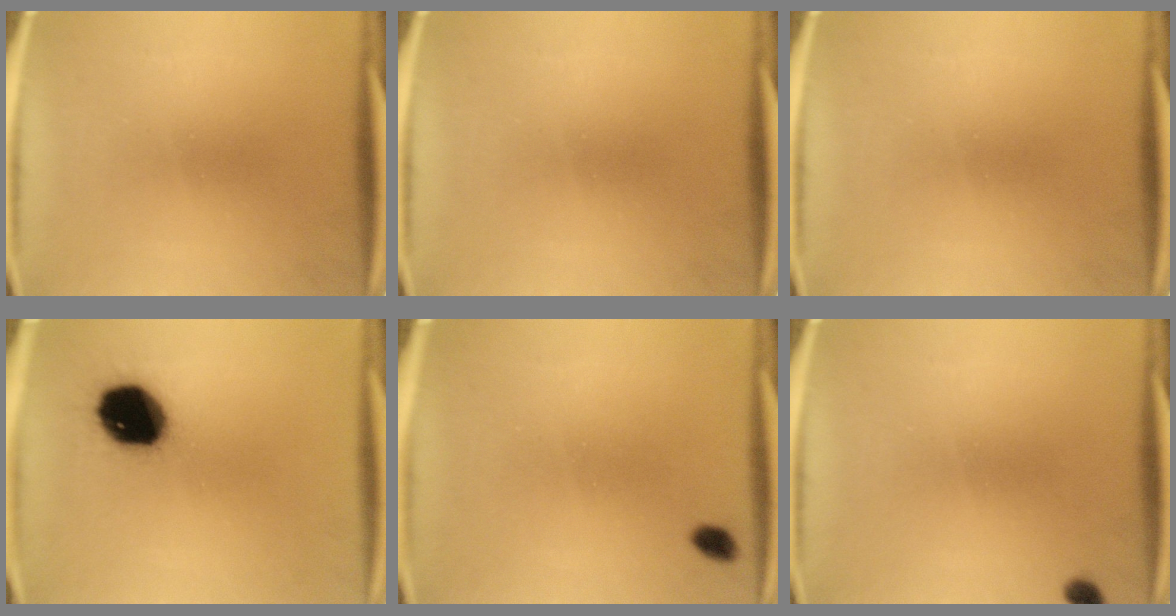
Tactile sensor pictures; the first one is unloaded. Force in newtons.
{"total": 0.0}
{"total": 0.0}
{"total": 16.3}
{"total": 2.0}
{"total": 1.5}